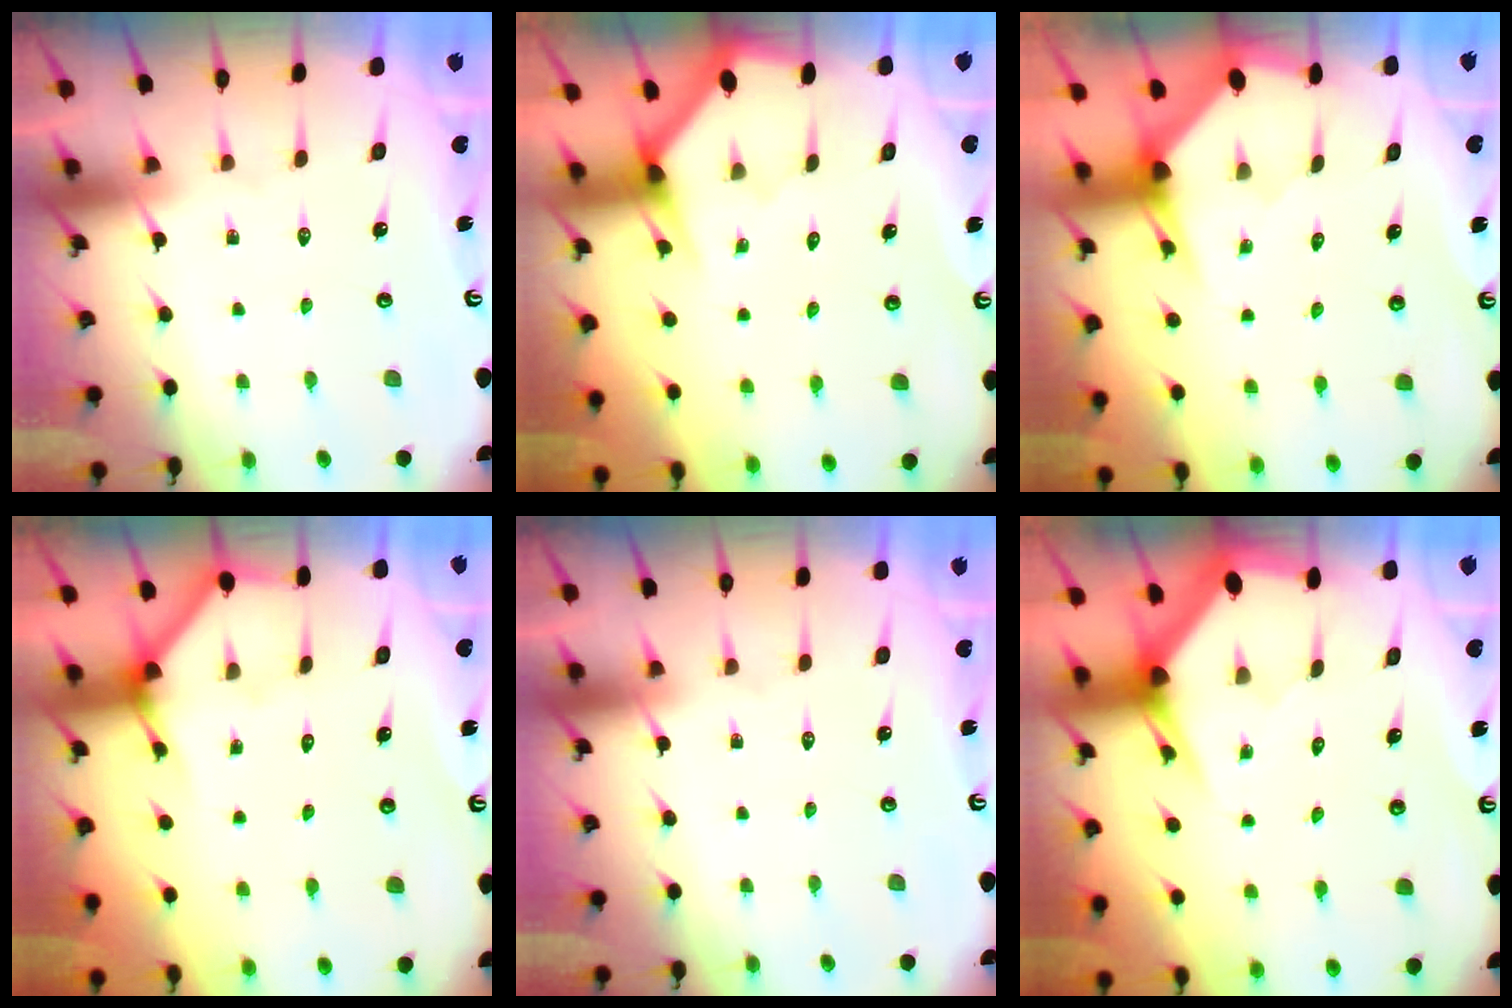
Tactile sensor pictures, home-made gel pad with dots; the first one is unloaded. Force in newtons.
{"total": 2.9, "press": 2.9, "slide": 0.2}
{"total": 2.8, "press": 2.8, "slide": 0.2}
{"total": 3.1, "press": 3.1, "slide": 0.2}
{"total": 0.0}
{"total": 3.2, "press": 3.2, "slide": 0.0}